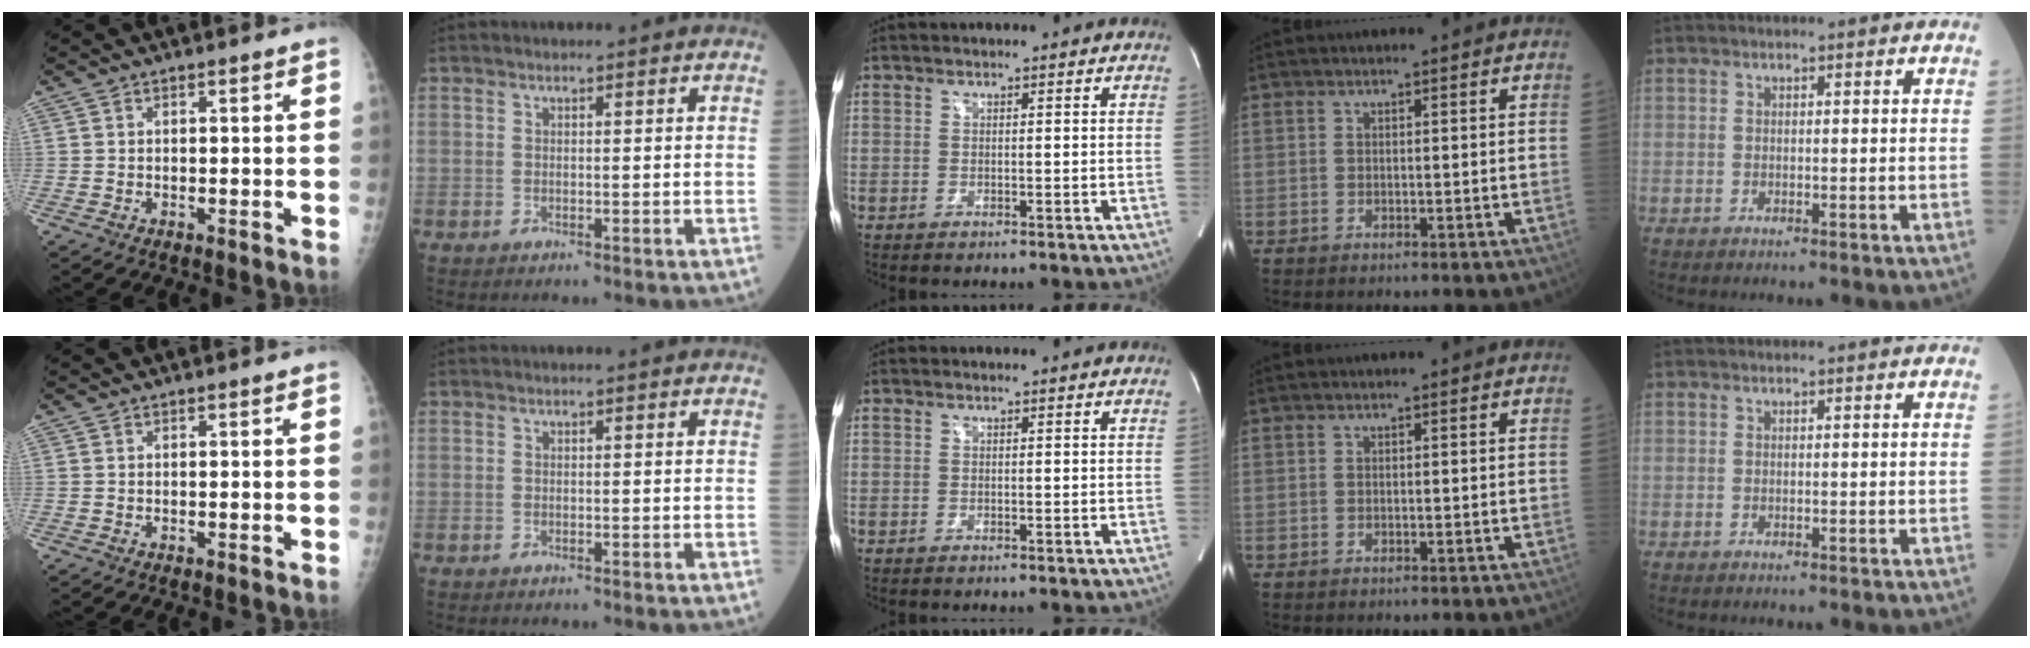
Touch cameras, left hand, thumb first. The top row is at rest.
{}